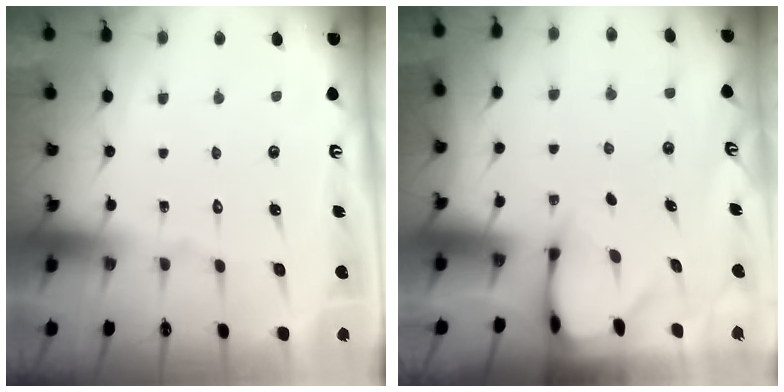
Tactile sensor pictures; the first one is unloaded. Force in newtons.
{"total": 2.4, "press": 2.4, "slide": 0.1}